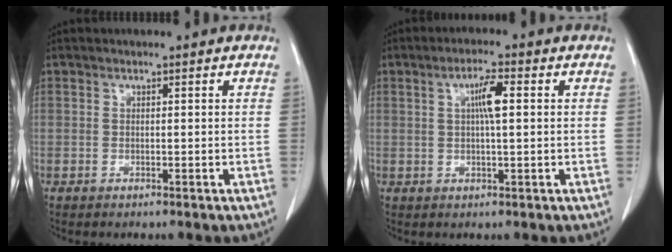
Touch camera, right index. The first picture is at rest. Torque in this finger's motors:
{"motor_torque": [0.40, -0.06, 0.12, 0.09]}